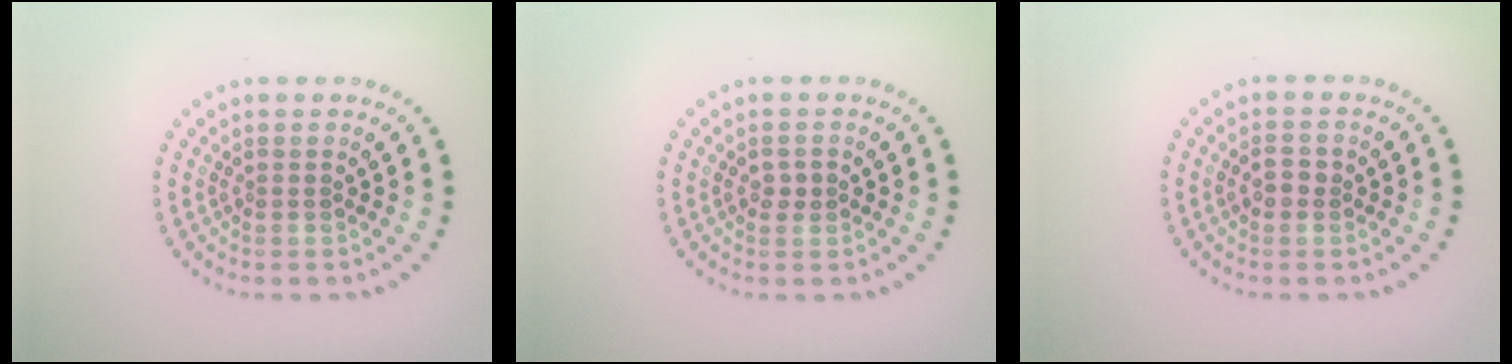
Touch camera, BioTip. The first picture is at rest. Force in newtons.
{"total": 1.0, "press": 1.0, "slide": 0.1}
{"total": 1.3, "press": 1.3, "slide": 0.1}